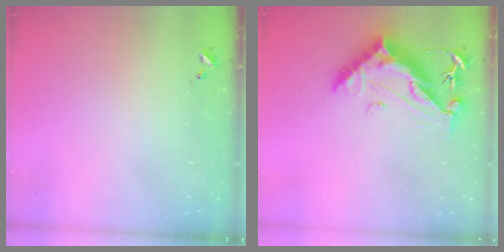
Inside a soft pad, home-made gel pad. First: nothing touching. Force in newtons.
{"total": 13.0, "press": 12.9, "slide": 1.6}